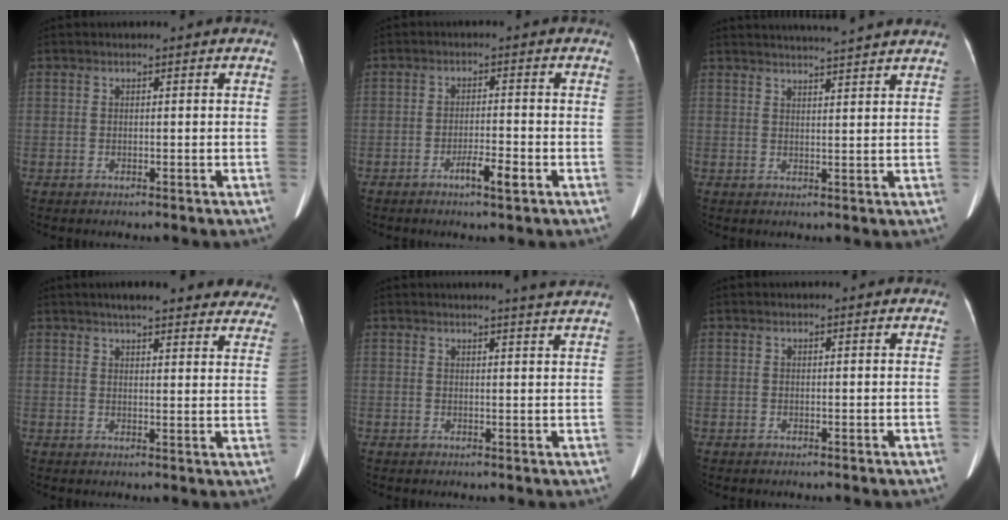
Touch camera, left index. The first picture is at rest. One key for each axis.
{"total": 3.4, "fx": -1.9, "fy": 0.3, "fz": 2.8, "tx": -0.051, "ty": -0.001, "tz": -0.033}
{"total": 10.2, "fx": 9.5, "fy": -0.5, "fz": 3.6, "tx": -0.059, "ty": 0.019, "tz": 0.116}
{"total": 20.1, "fx": 17.6, "fy": 4.3, "fz": 8.8, "tx": -0.100, "ty": 0.003, "tz": 0.196}
{"total": 5.1, "fx": 4.7, "fy": -0.8, "fz": 1.8, "tx": -0.026, "ty": -0.004, "tz": 0.040}
{"total": 0.7, "fx": 0.6, "fy": 0.1, "fz": 0.2, "tx": -0.010, "ty": 0.005, "tz": 0.006}